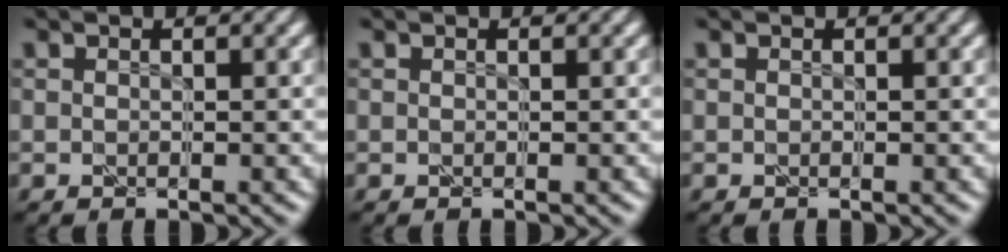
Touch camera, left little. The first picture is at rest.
{"total": 0.0}
{"total": 0.0}